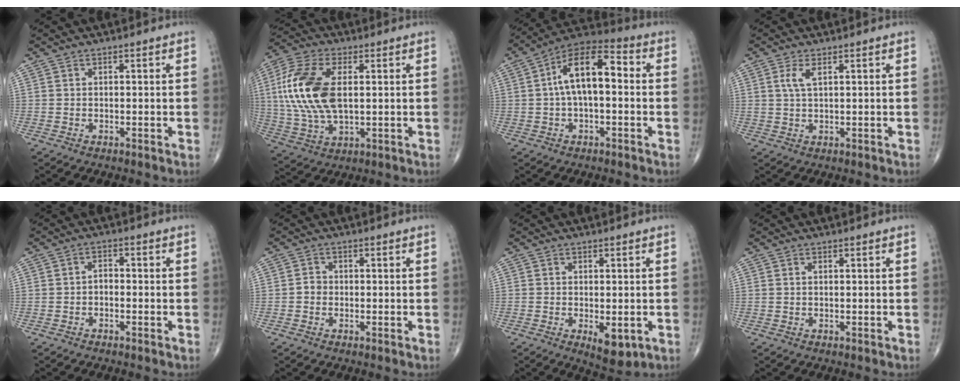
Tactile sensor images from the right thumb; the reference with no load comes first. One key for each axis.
{"total": 17.0, "fx": 2.2, "fy": 9.0, "fz": 14.3, "tx": -0.312, "ty": 0.001, "tz": 0.042}
{"total": 12.6, "fx": 0.8, "fy": 6.0, "fz": 11.1, "tx": -0.183, "ty": 0.042, "tz": 0.001}
{"total": 2.9, "fx": 1.1, "fy": 1.1, "fz": 2.5, "tx": -0.057, "ty": 0.003, "tz": 0.029}
{"total": 1.9, "fx": -0.8, "fy": 1.2, "fz": 1.2, "tx": -0.010, "ty": 0.014, "tz": -0.020}
{"total": 1.7, "fx": -0.5, "fy": 1.4, "fz": 0.7, "tx": -0.003, "ty": 0.006, "tz": -0.012}
{"total": 5.6, "fx": -1.7, "fy": 2.5, "fz": 4.7, "tx": -0.063, "ty": -0.008, "tz": -0.017}
{"total": 0.0}